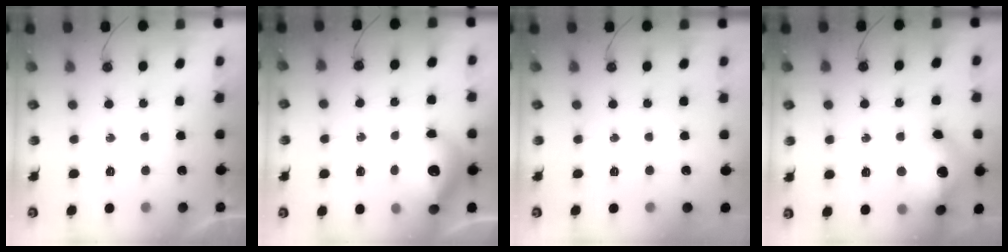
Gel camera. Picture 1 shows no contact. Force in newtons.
{"total": 13.4, "press": 13.3, "slide": 1.2}
{"total": 0.0}
{"total": 15.9, "press": 15.8, "slide": 1.7}